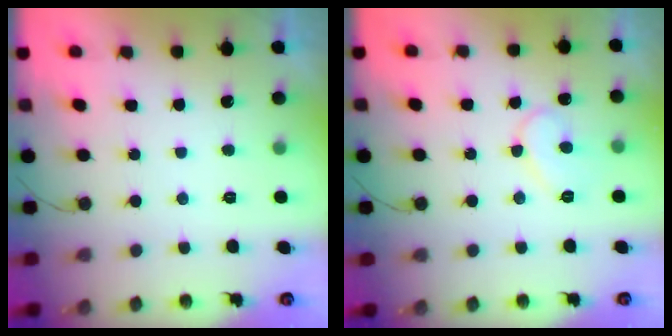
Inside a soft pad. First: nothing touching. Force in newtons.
{"total": 8.3, "press": 8.2, "slide": 0.6}